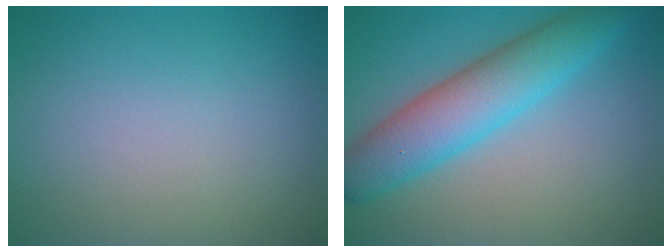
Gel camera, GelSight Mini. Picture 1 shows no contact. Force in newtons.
{"total": 6.7, "press": 6.7, "slide": 0.1}